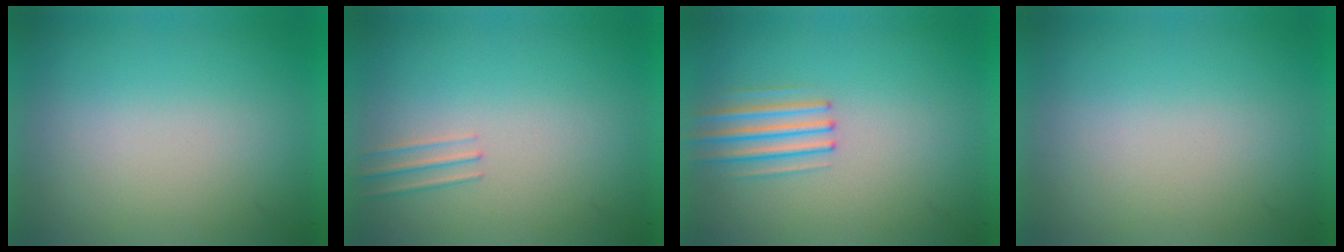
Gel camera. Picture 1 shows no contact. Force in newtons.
{"total": 1.0}
{"total": 2.3}
{"total": 0.0}